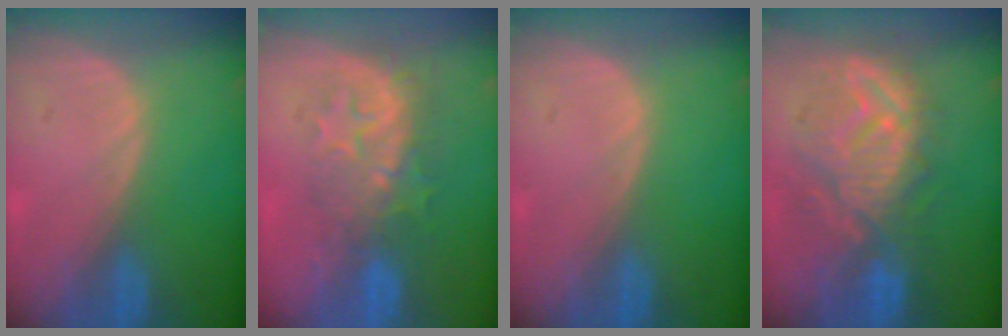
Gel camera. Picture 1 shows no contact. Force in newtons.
{"total": 8.5, "press": 7.9, "slide": 3.2}
{"total": 0.0}
{"total": 10.7, "press": 10.2, "slide": 3.5}